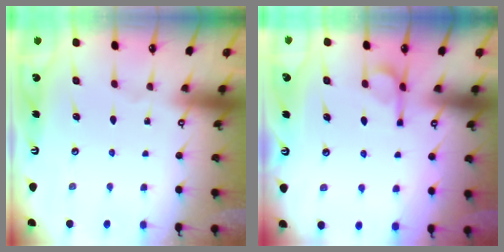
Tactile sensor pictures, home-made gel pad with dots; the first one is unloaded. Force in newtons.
{"total": 5.6, "press": 5.6, "slide": 0.8}